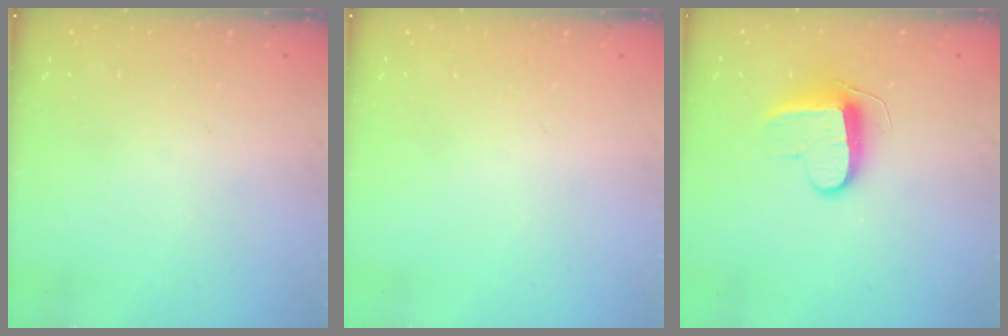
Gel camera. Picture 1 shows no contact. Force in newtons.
{"total": 0.0}
{"total": 9.9, "press": 9.9, "slide": 0.1}